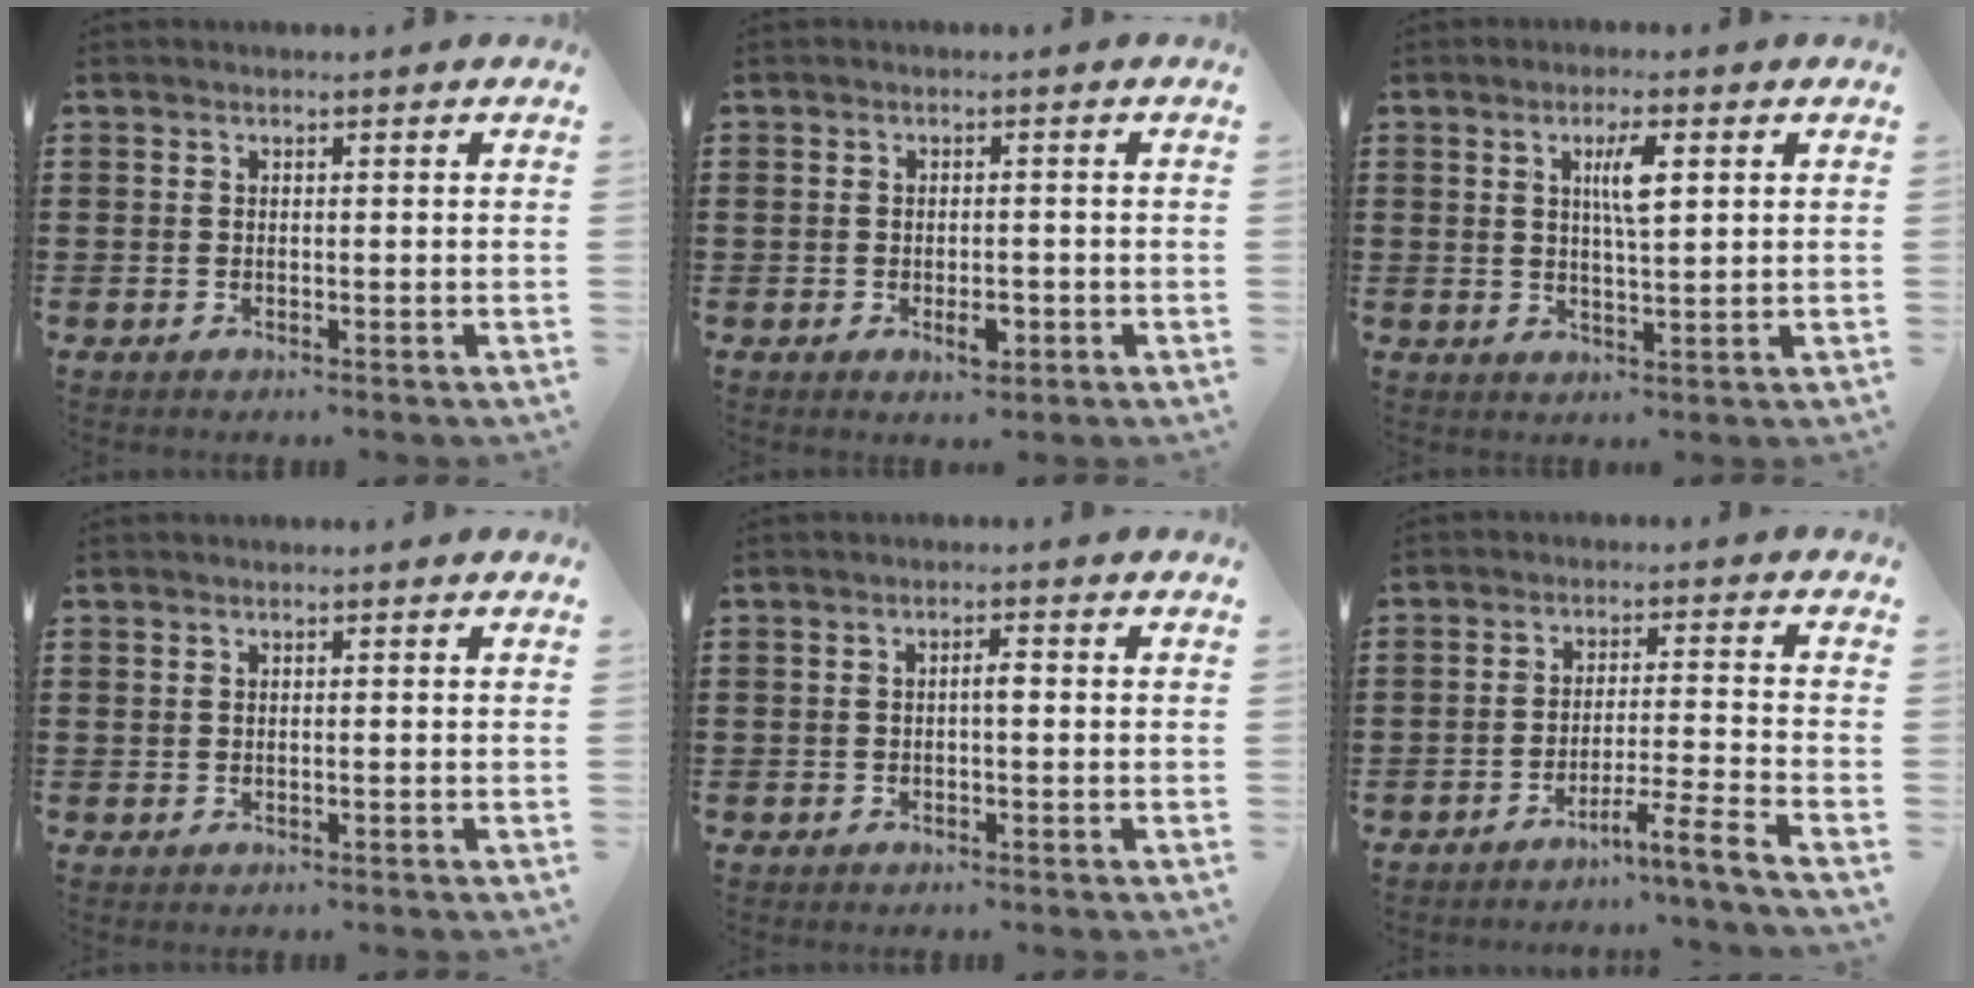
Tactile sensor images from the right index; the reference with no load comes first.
{"total": 2.9, "force": [-1.0, 1.5, 2.2], "torque": [-0.040, 0.003, -0.019]}
{"total": 4.6, "force": [1.4, 1.1, 4.3], "torque": [-0.081, 0.005, 0.019]}
{"total": 0.0}
{"total": 1.6, "force": [-0.2, 0.4, 1.6], "torque": [-0.029, 0.003, -0.004]}
{"total": 5.0, "force": [-4.2, -1.2, 2.4], "torque": [-0.037, -0.015, -0.081]}